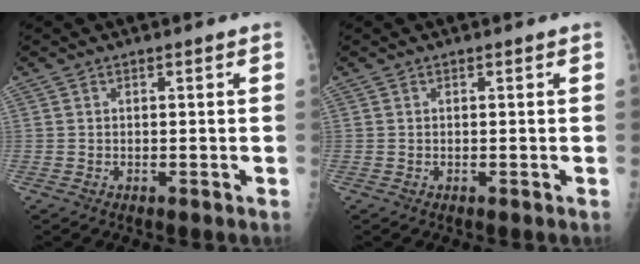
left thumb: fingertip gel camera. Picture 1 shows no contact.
{"total": 0.0}